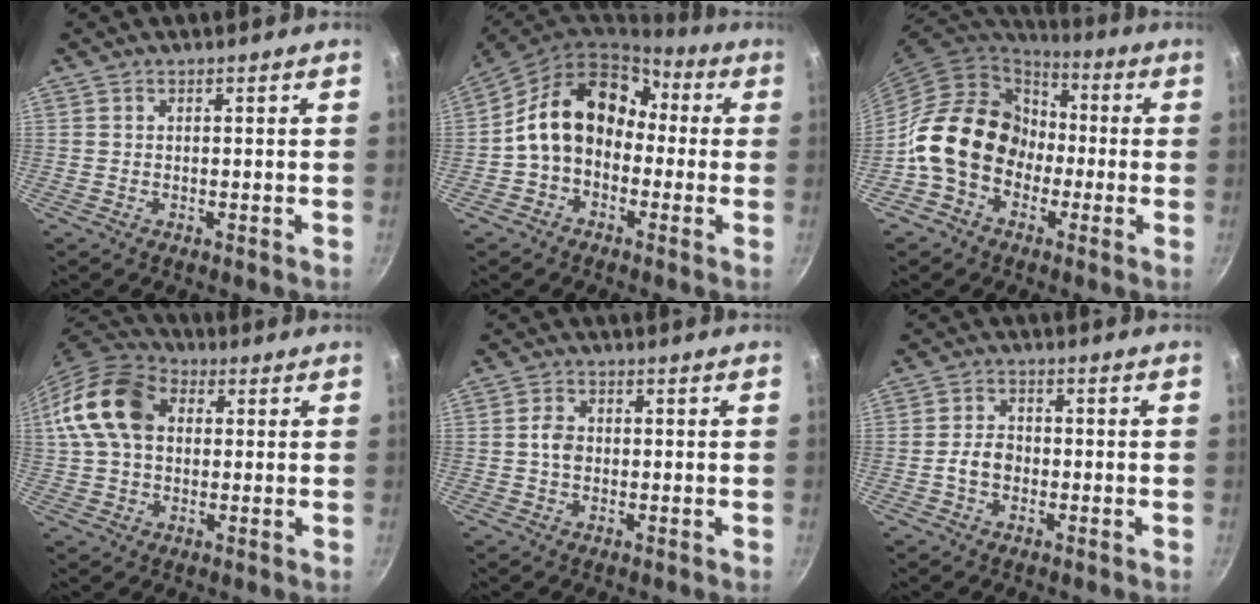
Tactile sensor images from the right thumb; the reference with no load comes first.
{"total": 17.0, "force": [0.1, 13.4, 10.6], "torque": [-0.142, 0.067, -0.009]}
{"total": 17.2, "force": [-2.7, 13.9, 9.8], "torque": [-0.124, 0.049, -0.057]}
{"total": 14.1, "force": [2.5, 10.0, 9.6], "torque": [-0.164, 0.022, 0.027]}
{"total": 3.2, "force": [-0.2, 2.4, 2.1], "torque": [-0.032, 0.009, -0.007]}
{"total": 4.3, "force": [-1.2, 3.2, 2.6], "torque": [-0.033, 0.019, -0.025]}